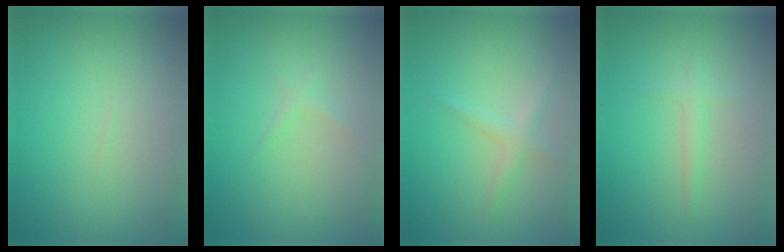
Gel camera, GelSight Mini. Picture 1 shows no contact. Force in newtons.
{"total": 0.7, "press": 0.7, "slide": 0.0}
{"total": 1.5, "press": 1.5, "slide": 0.0}
{"total": 1.2, "press": 1.2, "slide": 0.1}